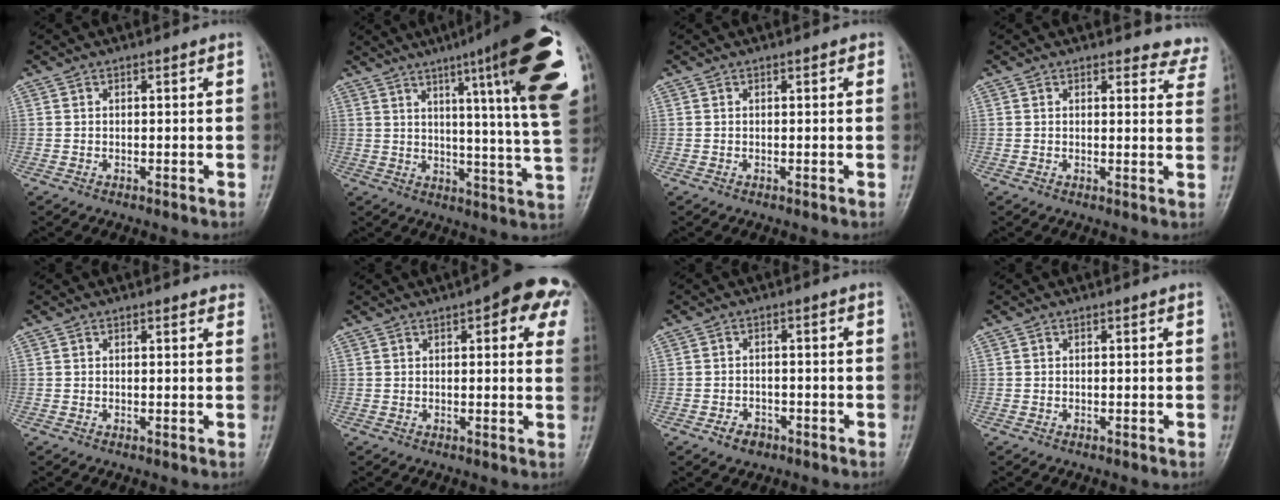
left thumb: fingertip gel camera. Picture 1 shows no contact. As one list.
[{"total": 22.1, "force": [10.3, 1.7, 19.5], "torque": [-0.245, -0.037, 0.131]}, {"total": 0.6, "force": [0.3, 0.4, 0.4], "torque": [-0.002, 0.001, 0.000]}, {"total": 6.2, "force": [5.8, 2.0, -0.3], "torque": [0.049, -0.034, 0.032]}, {"total": 2.0, "force": [1.7, 0.7, 0.9], "torque": [0.001, -0.001, 0.012]}, {"total": 12.1, "force": [5.2, 4.2, 10.0], "torque": [-0.085, -0.003, 0.050]}, {"total": 3.2, "force": [-1.9, 2.2, 1.3], "torque": [-0.015, 0.014, -0.027]}, {"total": 0.0}]